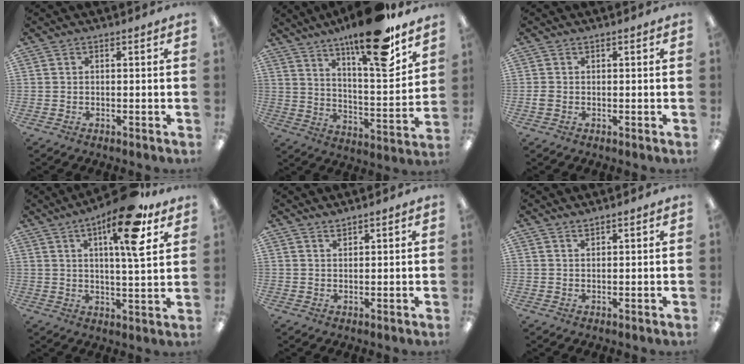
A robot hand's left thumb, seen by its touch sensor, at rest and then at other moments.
{"total": 19.2, "force": [14.4, 4.0, 12.1], "torque": [-0.187, -0.099, 0.231]}
{"total": 1.2, "force": [-0.2, 0.9, 0.7], "torque": [-0.013, 0.003, -0.005]}
{"total": 15.7, "force": [8.9, 3.9, 12.4], "torque": [-0.190, -0.033, 0.134]}
{"total": 1.5, "force": [1.5, 0.1, 0.2], "torque": [-0.005, -0.002, 0.028]}
{"total": 1.2, "force": [1.2, 0.1, 0.3], "torque": [-0.006, -0.001, 0.022]}